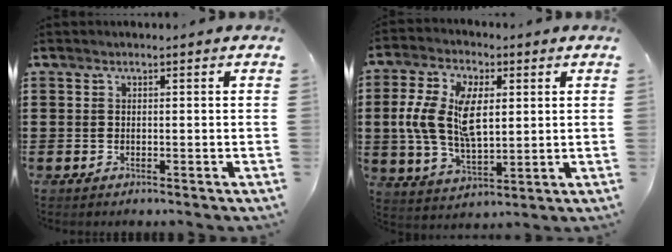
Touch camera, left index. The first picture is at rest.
{"total": 11.5, "force": [1.9, 6.1, 9.5], "torque": [-0.209, 0.009, 0.033]}